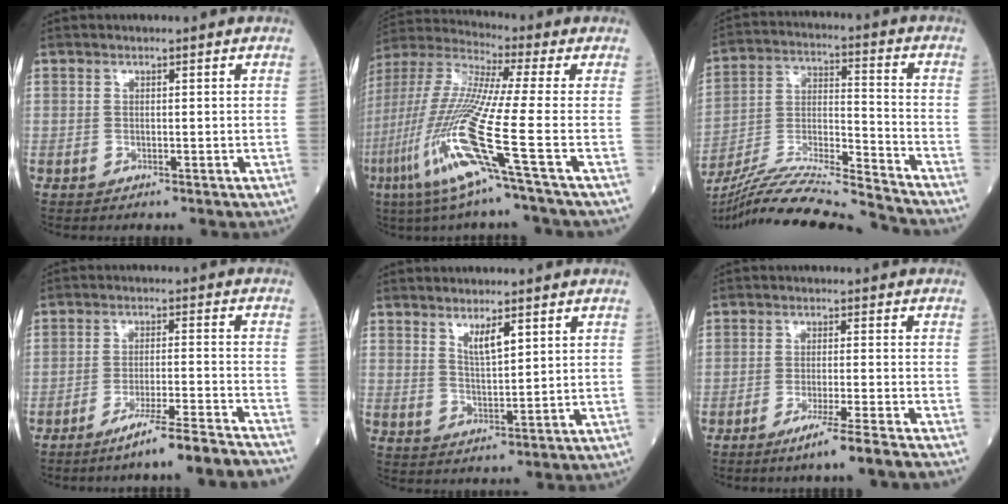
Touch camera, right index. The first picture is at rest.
{"total": 17.4, "force": [-7.2, -1.6, 15.8], "torque": [-0.349, -0.036, -0.151]}
{"total": 20.0, "force": [-18.6, -1.3, 7.2], "torque": [-0.149, -0.014, -0.323]}
{"total": 12.2, "force": [-10.6, -1.7, 5.8], "torque": [-0.058, -0.008, -0.161]}
{"total": 3.8, "force": [2.2, 0.7, 3.0], "torque": [-0.056, -0.004, 0.044]}
{"total": 7.1, "force": [-5.3, -1.7, 4.4], "torque": [-0.061, -0.016, -0.085]}